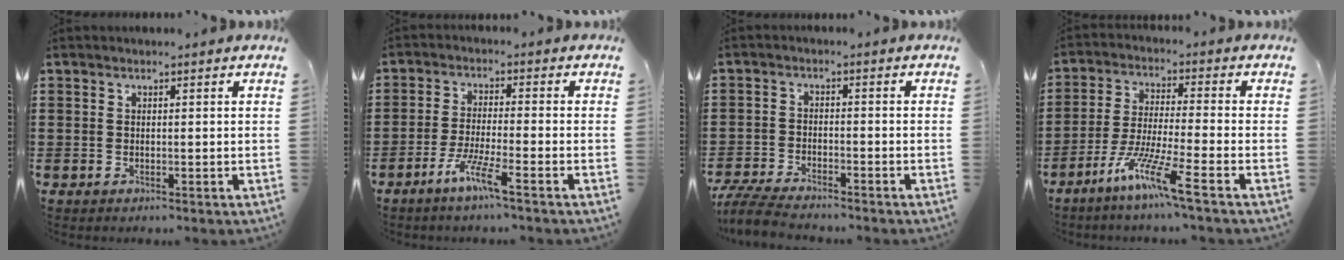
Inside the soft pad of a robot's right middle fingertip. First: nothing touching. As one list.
[{"total": 5.5, "force": [-3.6, 0.1, 4.1], "torque": [-0.087, -0.008, -0.069]}, {"total": 5.0, "force": [-4.8, 0.4, 1.6], "torque": [-0.054, -0.012, -0.099]}, {"total": 8.7, "force": [-6.0, -0.2, 6.3], "torque": [-0.134, -0.014, -0.121]}]